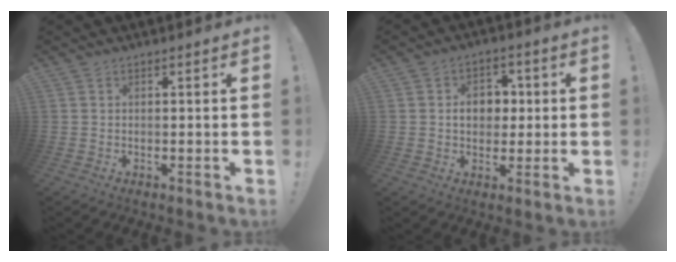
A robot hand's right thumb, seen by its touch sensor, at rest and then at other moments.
{"total": 8.1, "force": [0.6, 6.4, 4.8], "torque": [-0.066, 0.009, 0.012]}